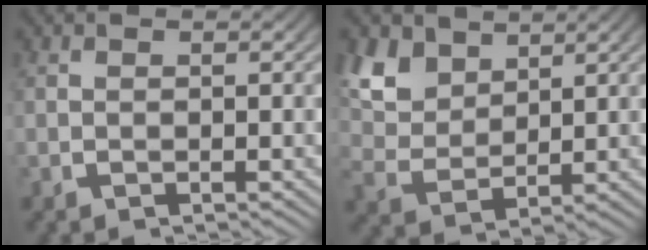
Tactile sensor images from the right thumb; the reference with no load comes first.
{"total": 6.0, "force": [2.5, 4.2, 3.6], "torque": [-0.099, -0.018, 0.060]}